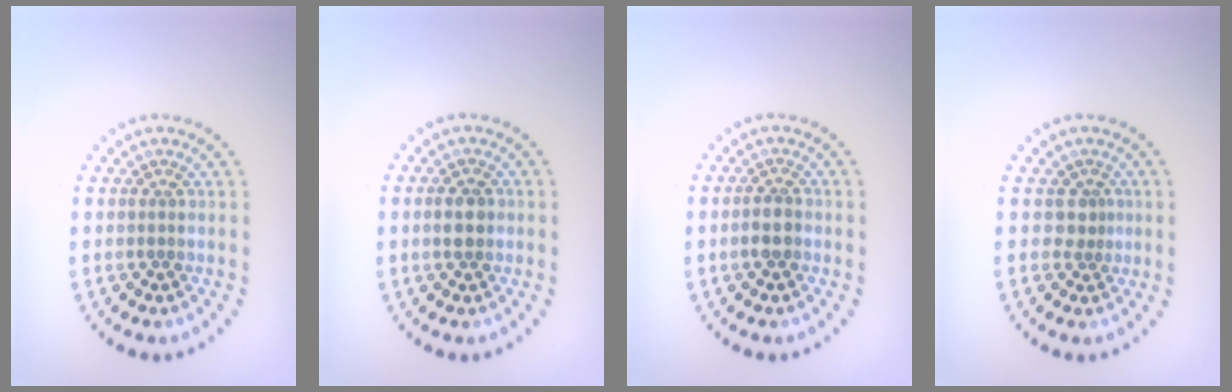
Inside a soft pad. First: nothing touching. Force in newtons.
{"total": 2.0, "press": 2.0, "slide": 0.2}
{"total": 1.9, "press": 1.8, "slide": 0.5}
{"total": 1.2, "press": 0.8, "slide": 0.9}